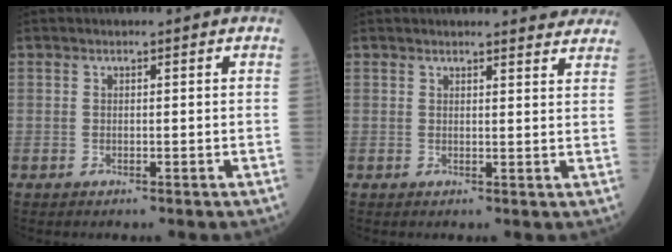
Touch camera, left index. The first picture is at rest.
{"total": 6.3, "force": [6.1, 0.7, 1.3], "torque": [-0.006, -0.005, 0.048]}